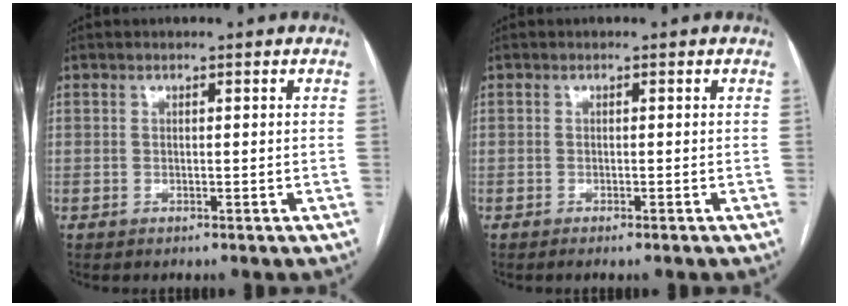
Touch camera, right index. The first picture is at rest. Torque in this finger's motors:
{"motor_torque": [0.02, 0.09, 0.09, 0.01]}